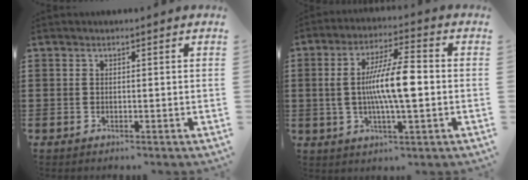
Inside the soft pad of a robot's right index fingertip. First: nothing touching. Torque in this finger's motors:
{"motor_torque": [1.49, -0.27, 0.55, 0.21]}